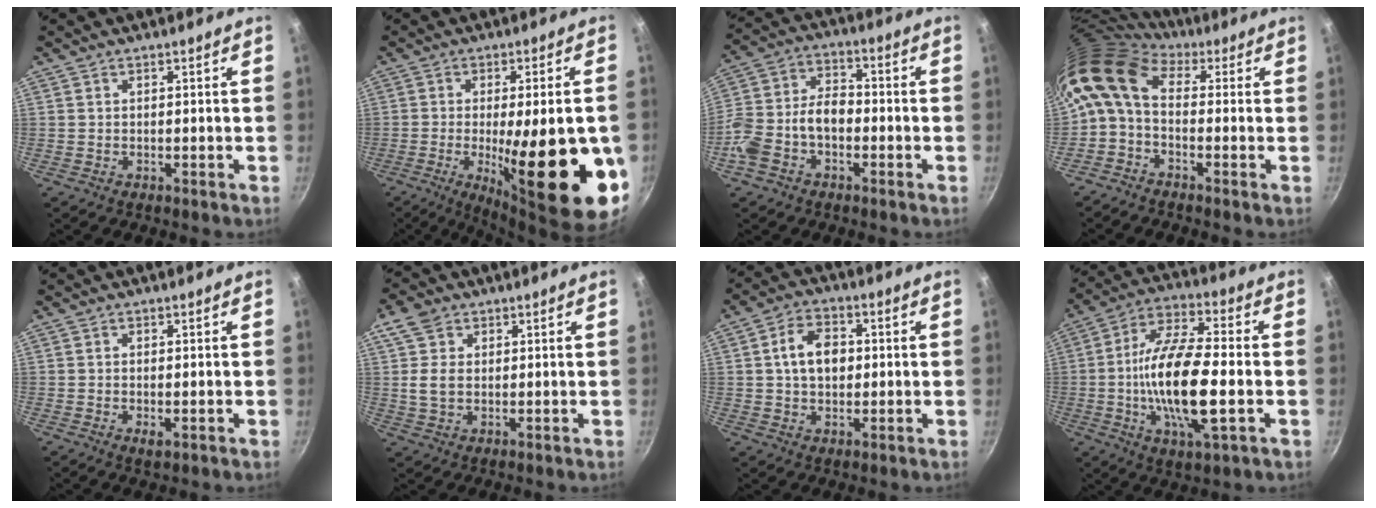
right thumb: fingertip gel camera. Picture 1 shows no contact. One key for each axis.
{"total": 25.0, "fx": -5.4, "fy": 7.4, "fz": 23.2, "tx": -0.305, "ty": -0.012, "tz": -0.063}
{"total": 11.4, "fx": -3.4, "fy": 7.4, "fz": 7.9, "tx": -0.137, "ty": 0.047, "tz": -0.075}
{"total": 10.7, "fx": 0.5, "fy": 6.8, "fz": 8.2, "tx": -0.167, "ty": 0.030, "tz": -0.012}
{"total": 1.6, "fx": -0.4, "fy": 0.6, "fz": 1.4, "tx": -0.026, "ty": -0.004, "tz": -0.005}
{"total": 6.6, "fx": 1.8, "fy": 4.9, "fz": 4.1, "tx": -0.066, "ty": -0.002, "tz": 0.028}
{"total": 8.6, "fx": 1.0, "fy": 6.1, "fz": 6.0, "tx": -0.085, "ty": 0.012, "tz": 0.010}
{"total": 18.5, "fx": -2.8, "fy": 6.1, "fz": 17.2, "tx": -0.326, "ty": 0.020, "tz": -0.062}